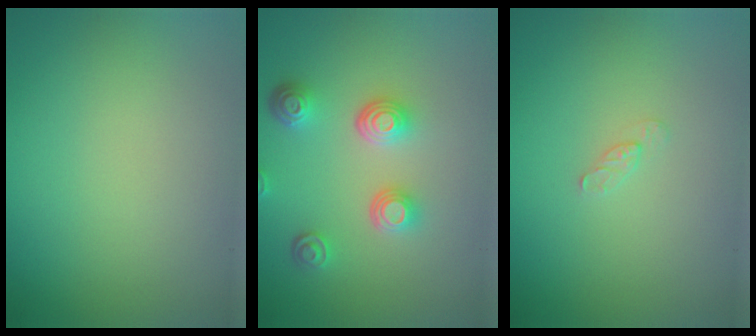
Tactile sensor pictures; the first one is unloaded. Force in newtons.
{"total": 3.9, "press": 3.3, "slide": 2.2}
{"total": 0.9, "press": 0.8, "slide": 0.2}